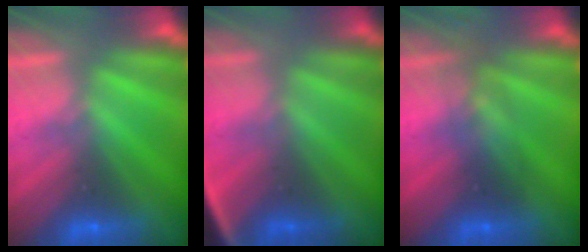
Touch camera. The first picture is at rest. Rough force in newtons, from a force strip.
{"total": 2.7}
{"total": 2.9}